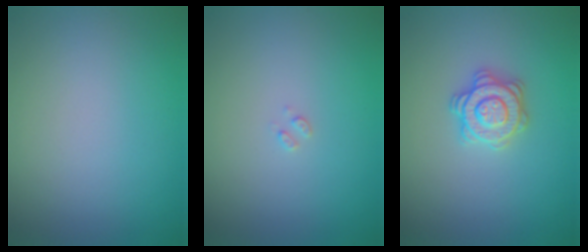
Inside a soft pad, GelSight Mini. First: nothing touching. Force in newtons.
{"total": 0.6, "press": 0.6, "slide": 0.2}
{"total": 2.8, "press": 2.8, "slide": 0.2}